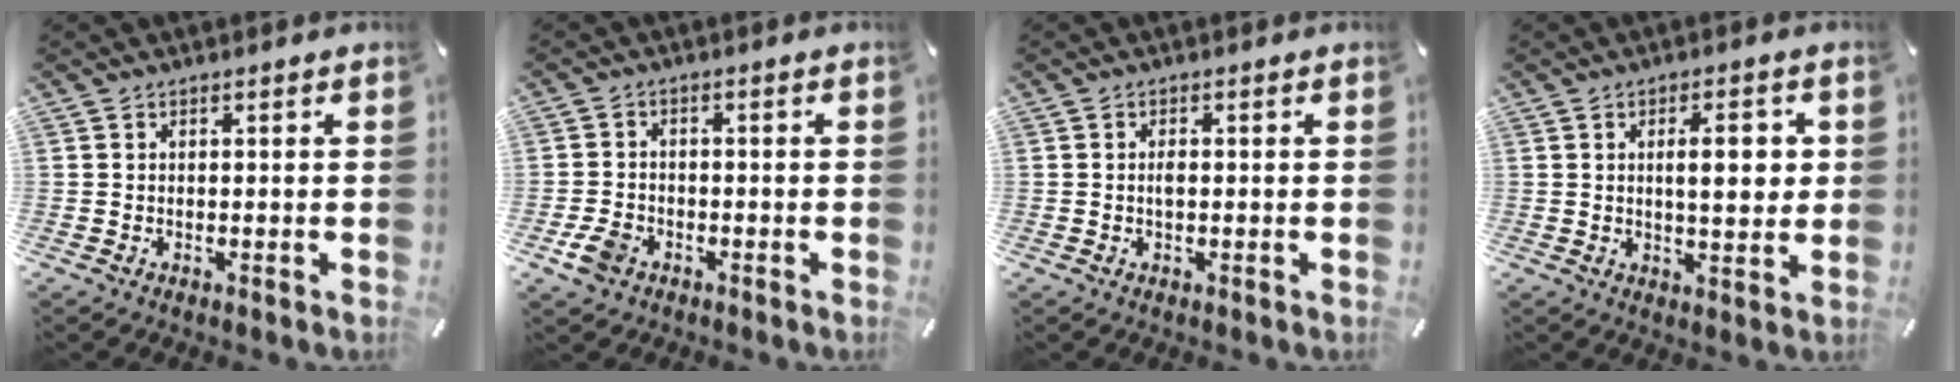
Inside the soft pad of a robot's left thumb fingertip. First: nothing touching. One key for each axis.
{"total": 4.9, "fx": -2.5, "fy": 3.5, "fz": 2.3, "tx": -0.055, "ty": 0.007, "tz": -0.048}
{"total": 1.7, "fx": -0.1, "fy": 0.8, "fz": 1.5, "tx": -0.028, "ty": 0.001, "tz": -0.003}
{"total": 8.4, "fx": 1.7, "fy": 3.3, "fz": 7.6, "tx": -0.108, "ty": -0.005, "tz": 0.019}